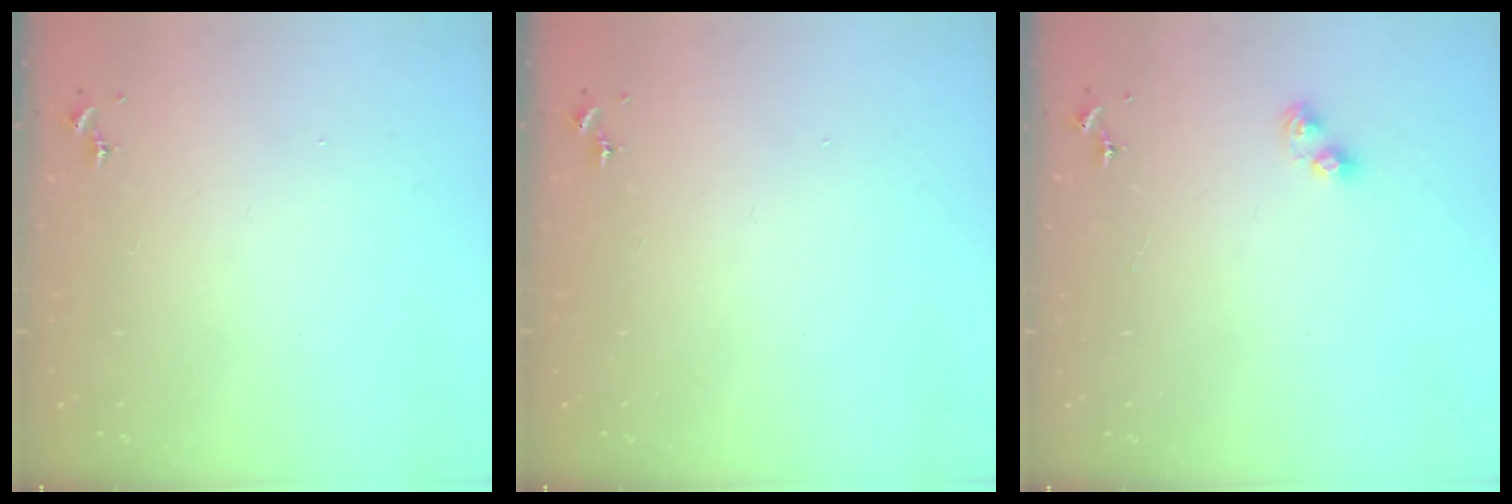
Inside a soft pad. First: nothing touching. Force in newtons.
{"total": 0.0}
{"total": 4.3, "press": 4.3, "slide": 0.5}